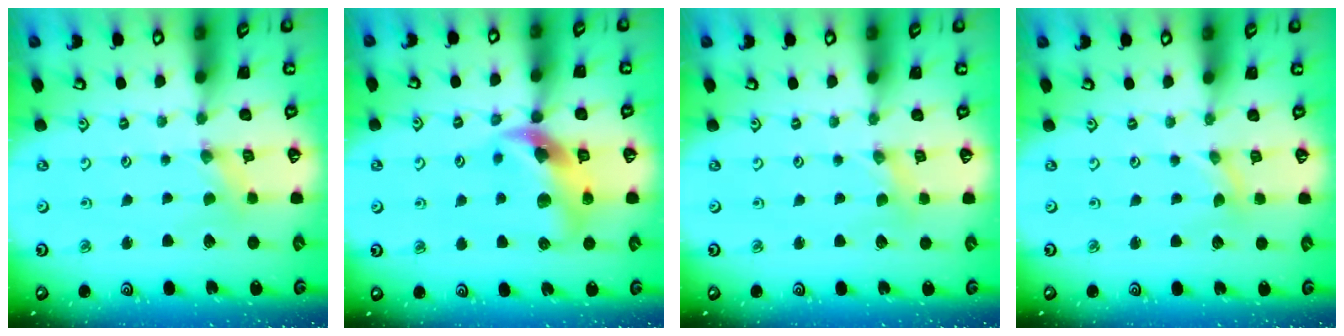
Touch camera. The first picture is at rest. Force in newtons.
{"total": 13.2, "press": 13.1, "slide": 1.8}
{"total": 0.0}
{"total": 0.0}